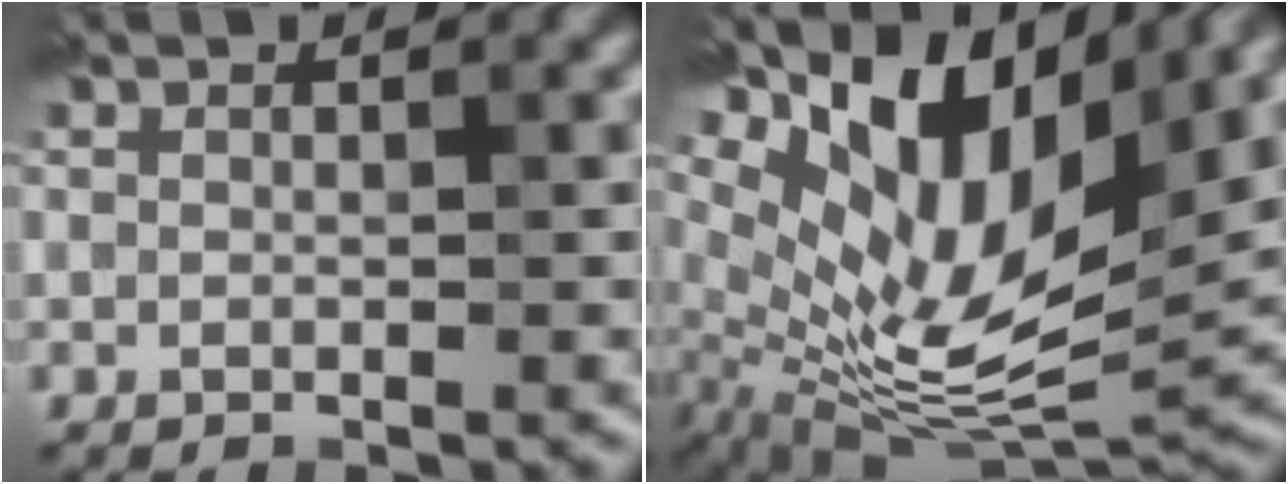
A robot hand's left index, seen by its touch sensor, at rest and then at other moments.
{"total": 14.0, "force": [5.9, 6.5, 10.9], "torque": [-0.207, 0.008, 0.111]}